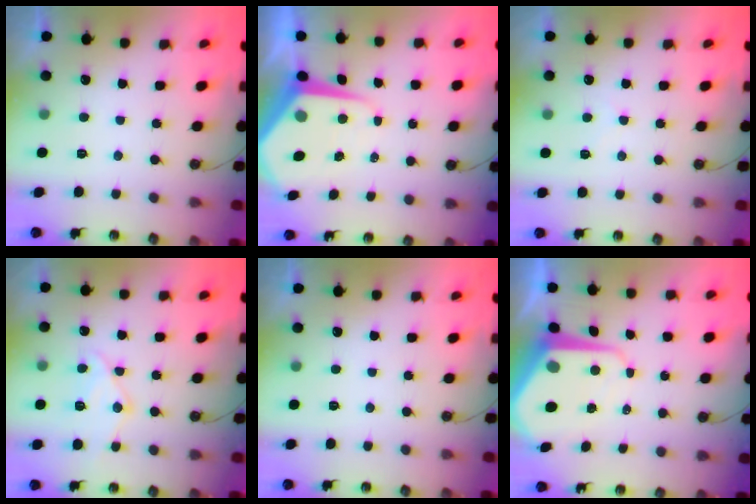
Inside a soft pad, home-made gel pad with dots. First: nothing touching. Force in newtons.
{"total": 8.9, "press": 8.9, "slide": 0.7}
{"total": 3.9, "press": 3.9, "slide": 0.5}
{"total": 12.8, "press": 12.8, "slide": 1.4}
{"total": 0.0}
{"total": 10.6, "press": 10.6, "slide": 1.1}